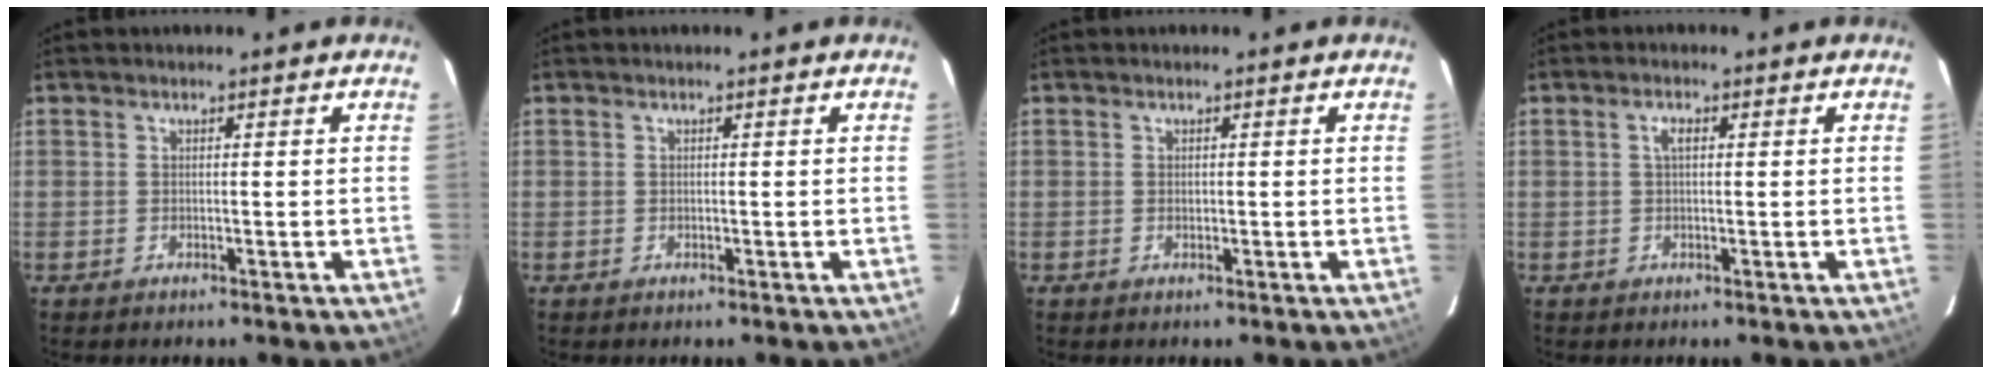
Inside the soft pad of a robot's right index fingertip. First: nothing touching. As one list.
[{"total": 0.0}, {"total": 0.7, "force": [0.1, 0.5, 0.4], "torque": [-0.007, 0.002, 0.002]}, {"total": 1.9, "force": [0.5, 0.7, 1.6], "torque": [-0.033, 0.006, 0.007]}]